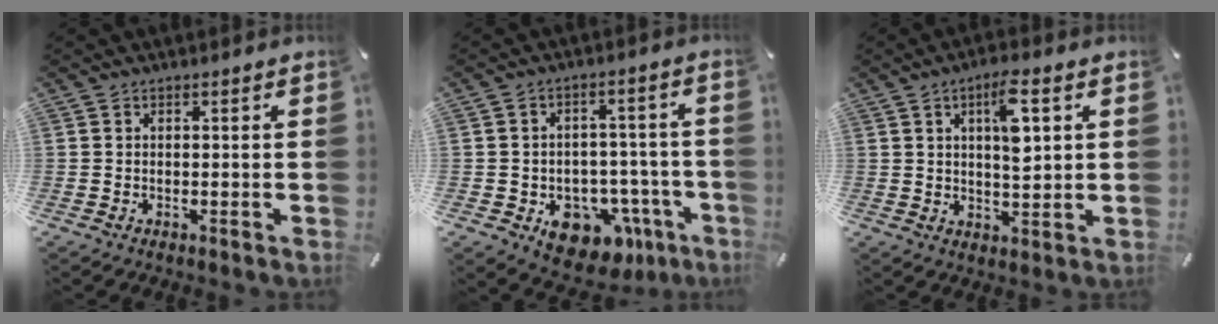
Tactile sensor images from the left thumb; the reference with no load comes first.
{"total": 11.7, "force": [-6.0, 8.3, 5.7], "torque": [-0.044, 0.038, -0.088]}
{"total": 8.0, "force": [3.0, 2.6, 7.0], "torque": [-0.110, -0.008, 0.043]}